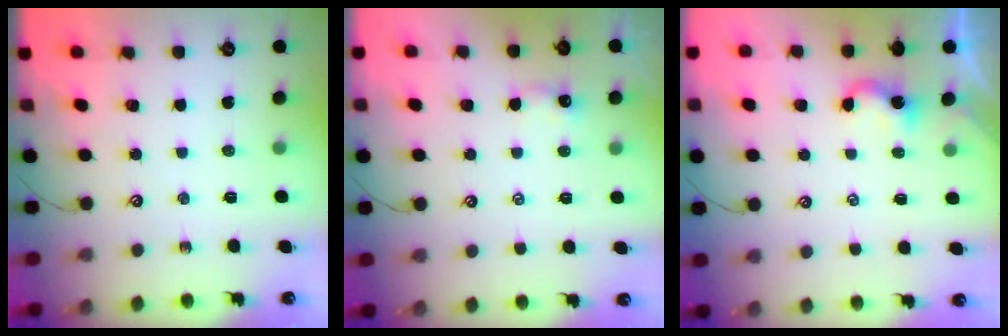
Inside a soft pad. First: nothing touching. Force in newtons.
{"total": 0.8, "press": 0.6, "slide": 0.5}
{"total": 2.3, "press": 2.3, "slide": 0.2}